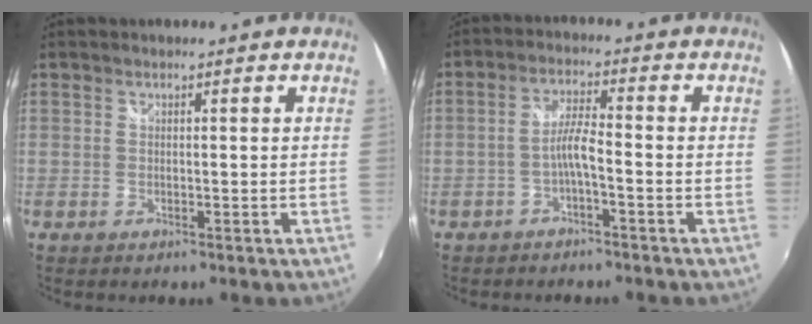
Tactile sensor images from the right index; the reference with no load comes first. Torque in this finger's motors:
{"motor_torque": [0.11, 0.00, 0.33, 0.09]}